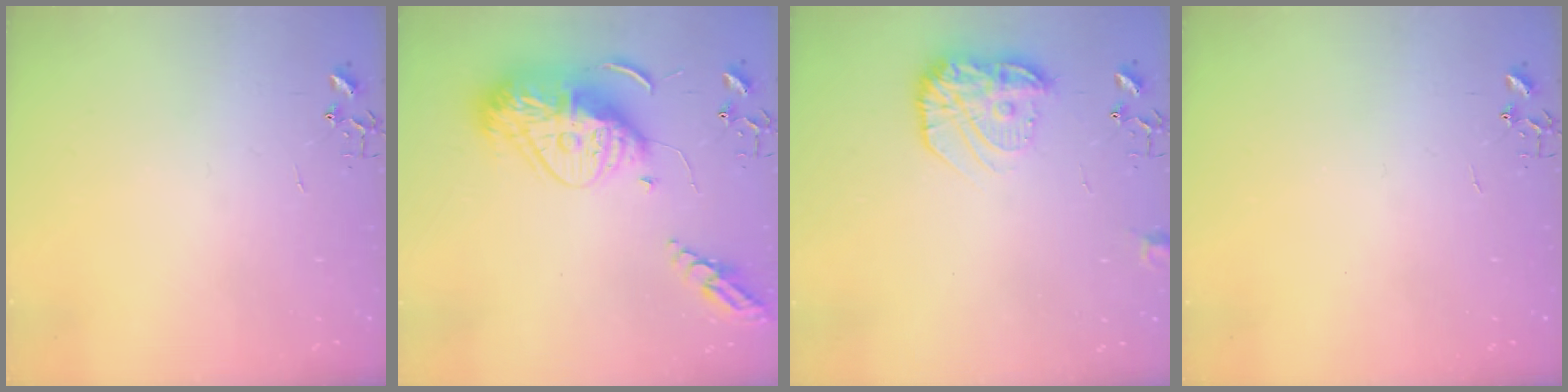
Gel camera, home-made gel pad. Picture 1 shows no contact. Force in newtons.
{"total": 19.6, "press": 19.5, "slide": 1.9}
{"total": 15.1, "press": 15.0, "slide": 1.0}
{"total": 0.0}